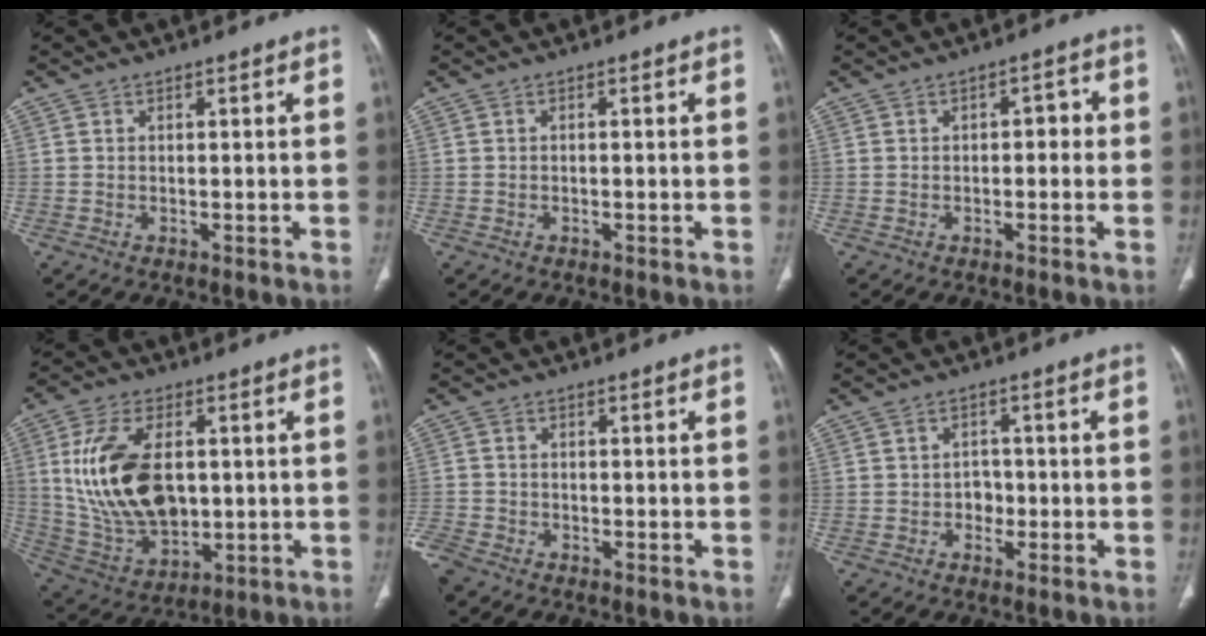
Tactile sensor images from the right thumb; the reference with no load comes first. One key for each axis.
{"total": 0.0}
{"total": 3.1, "fx": 0.0, "fy": 1.8, "fz": 2.5, "tx": -0.015, "ty": 0.013, "tz": -0.007}
{"total": 18.9, "fx": 2.2, "fy": 11.3, "fz": 15.0, "tx": -0.278, "ty": -0.010, "tz": 0.057}
{"total": 4.6, "fx": -3.5, "fy": 2.4, "fz": 1.7, "tx": -0.050, "ty": 0.001, "tz": -0.072}
{"total": 2.7, "fx": -0.8, "fy": 2.3, "fz": 1.1, "tx": 0.002, "ty": 0.010, "tz": -0.017}